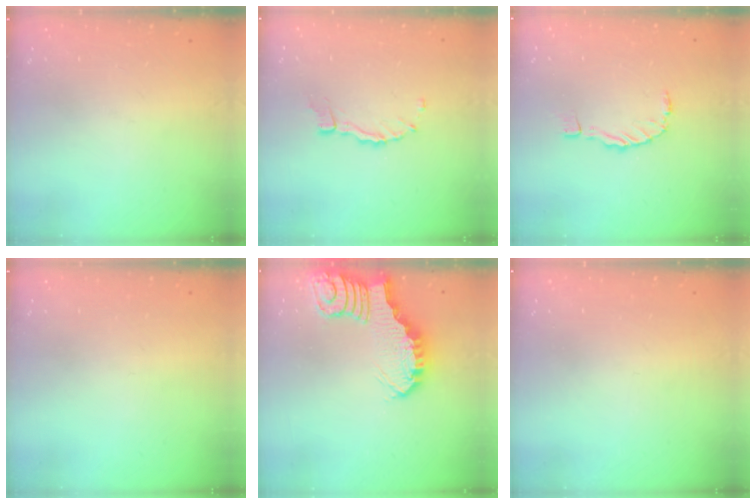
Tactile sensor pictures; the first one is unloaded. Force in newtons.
{"total": 4.1, "press": 4.1, "slide": 0.2}
{"total": 0.0}
{"total": 0.0}
{"total": 2.8, "press": 2.8, "slide": 0.4}
{"total": 0.0}